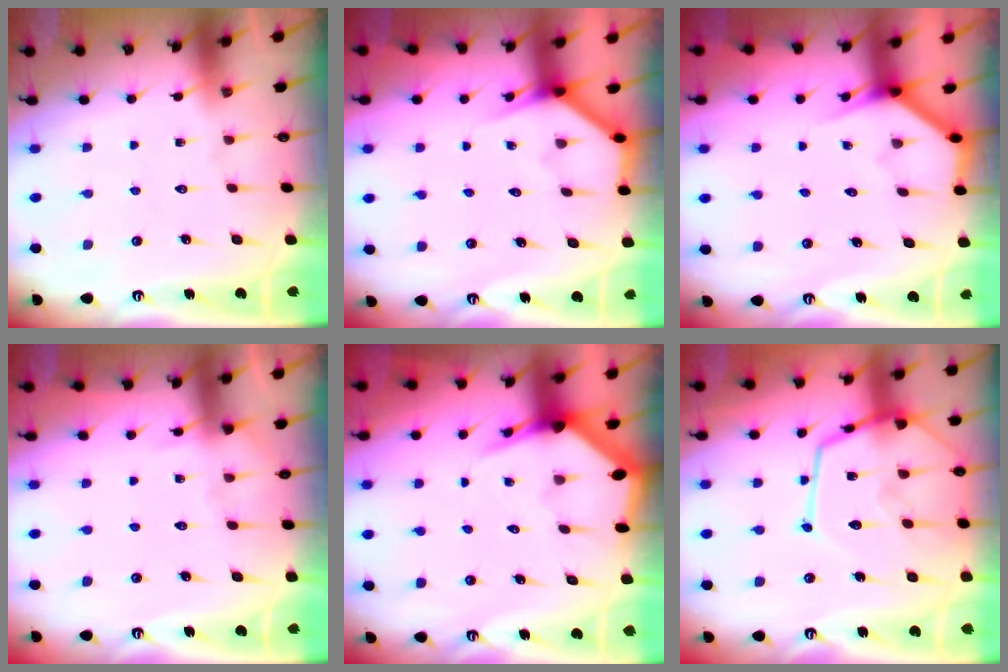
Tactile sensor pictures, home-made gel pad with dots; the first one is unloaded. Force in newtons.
{"total": 3.8, "press": 3.8, "slide": 0.3}
{"total": 3.8, "press": 3.8, "slide": 0.3}
{"total": 5.0, "press": 4.9, "slide": 0.6}
{"total": 4.1, "press": 4.0, "slide": 0.6}
{"total": 18.4, "press": 18.3, "slide": 1.7}